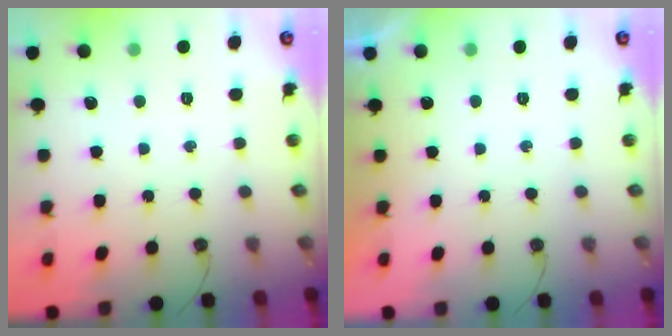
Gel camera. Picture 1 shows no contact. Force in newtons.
{"total": 0.0}